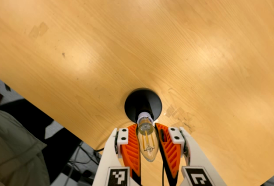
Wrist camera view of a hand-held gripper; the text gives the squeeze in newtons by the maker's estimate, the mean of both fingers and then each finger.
{"total": 22.1, "left": 21.2, "right": 23.0}